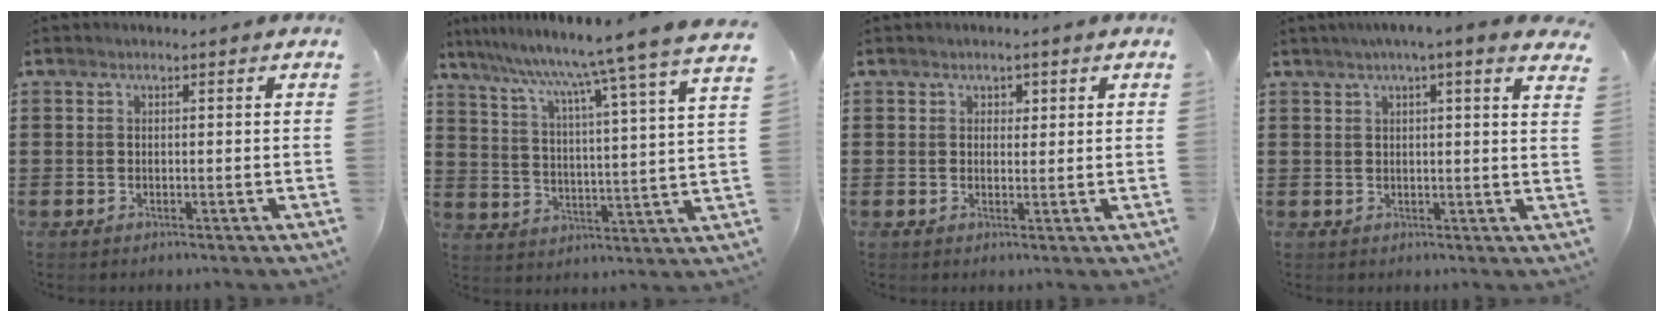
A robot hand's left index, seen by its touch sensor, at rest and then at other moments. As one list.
[{"total": 8.2, "force": [7.2, -2.2, 3.3], "torque": [-0.087, -0.063, 0.107]}, {"total": 1.2, "force": [0.7, 0.9, 0.4], "torque": [-0.003, 0.002, 0.011]}, {"total": 3.0, "force": [2.3, 0.1, 1.9], "torque": [-0.045, 0.004, 0.041]}]